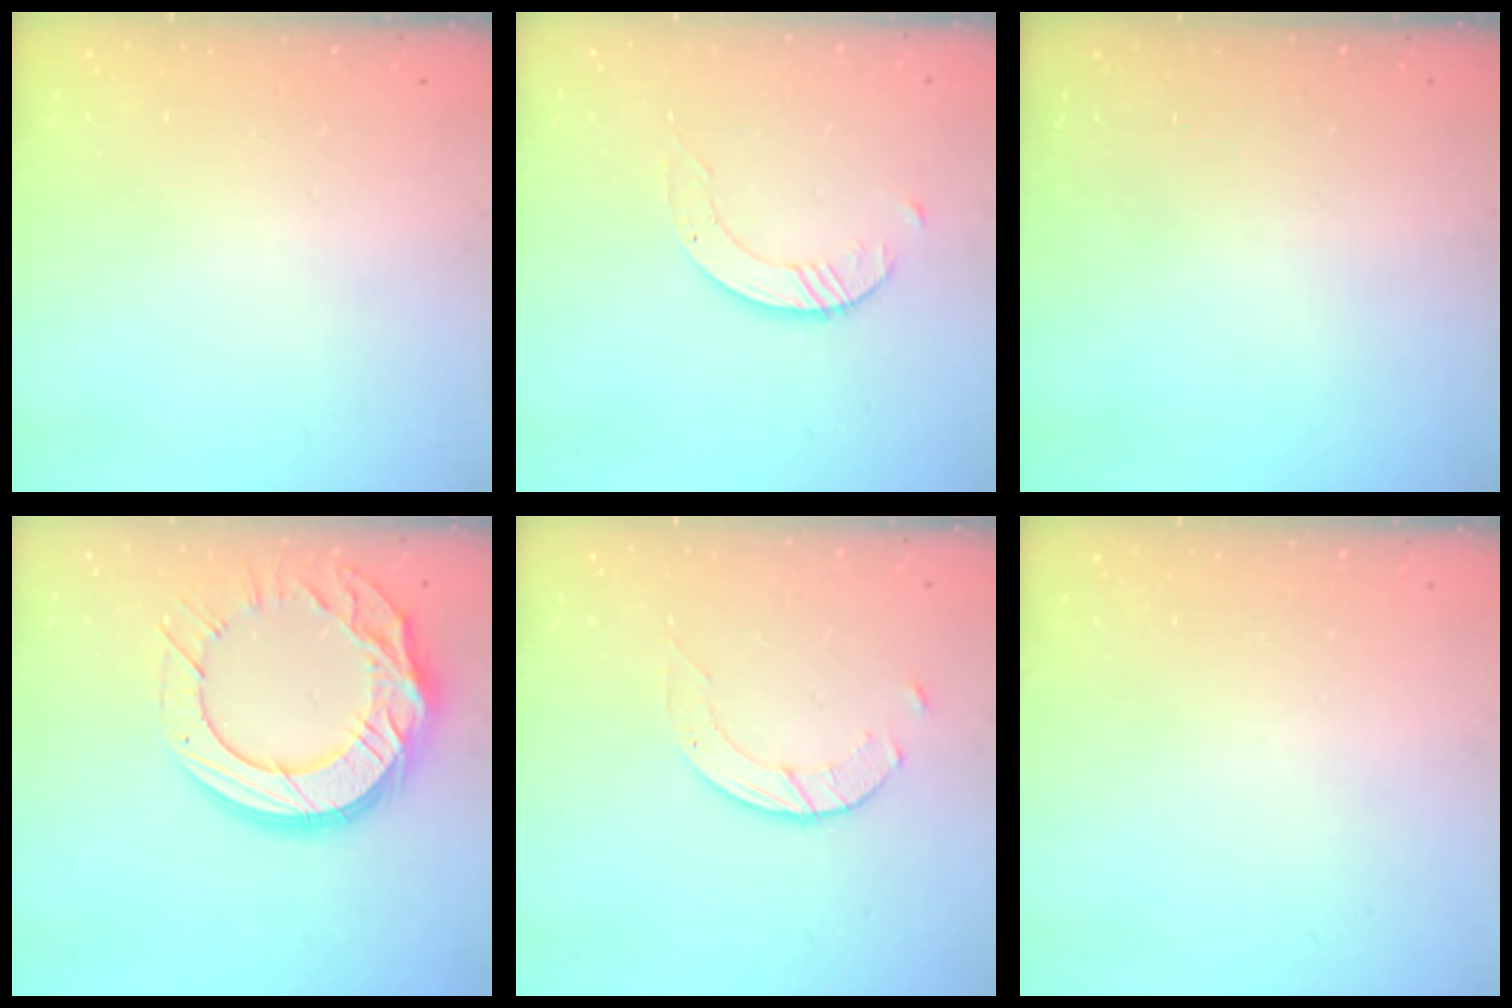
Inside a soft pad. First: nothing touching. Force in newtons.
{"total": 2.6, "press": 2.6, "slide": 0.3}
{"total": 0.0}
{"total": 20.4, "press": 20.3, "slide": 2.0}
{"total": 5.1, "press": 5.1, "slide": 0.6}
{"total": 0.0}